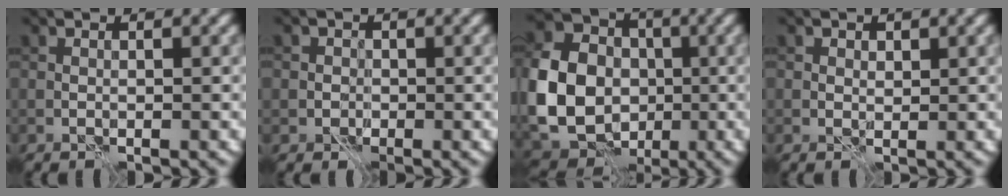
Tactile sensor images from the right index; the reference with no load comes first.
{"total": 1.6, "force": [-0.1, 1.6, 0.2], "torque": [0.017, 0.006, -0.013]}
{"total": 11.8, "force": [-1.2, 9.8, 6.5], "torque": [-0.166, -0.009, -0.026]}
{"total": 1.0, "force": [0.5, 0.9, 0.3], "torque": [-0.003, -0.002, 0.007]}